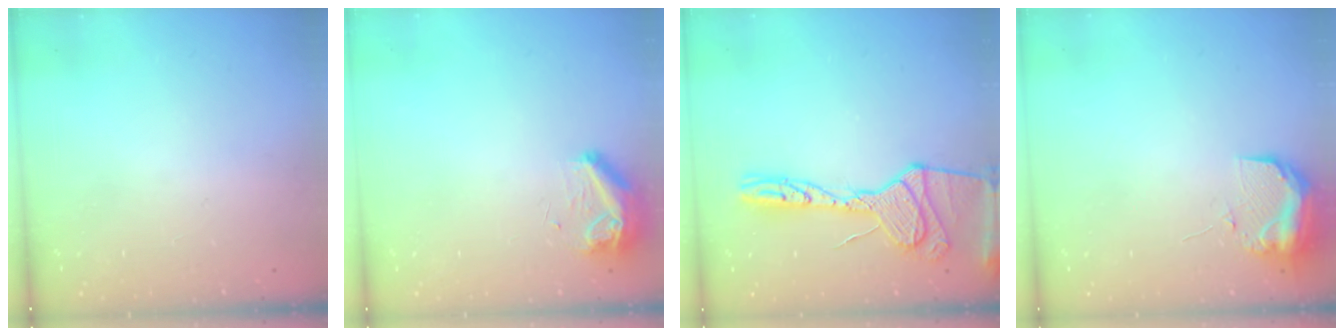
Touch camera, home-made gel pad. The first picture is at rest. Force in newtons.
{"total": 8.4, "press": 8.2, "slide": 1.9}
{"total": 18.9, "press": 18.8, "slide": 1.9}
{"total": 9.5, "press": 9.4, "slide": 1.0}